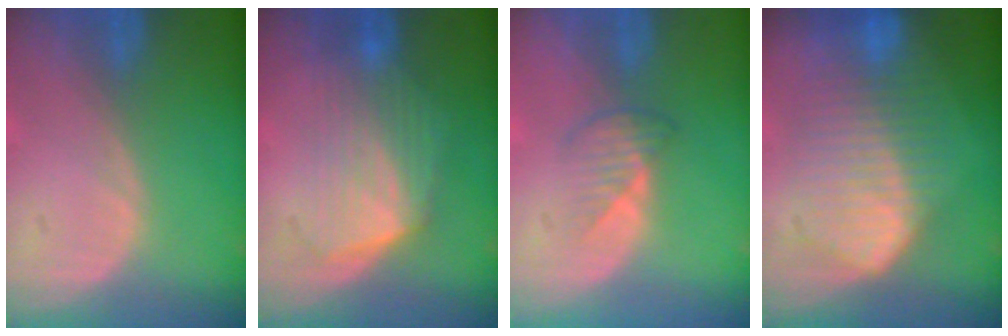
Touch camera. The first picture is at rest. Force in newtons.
{"total": 6.5, "press": 6.1, "slide": 2.1}
{"total": 2.7, "press": 2.6, "slide": 0.5}
{"total": 9.5, "press": 9.5, "slide": 0.3}